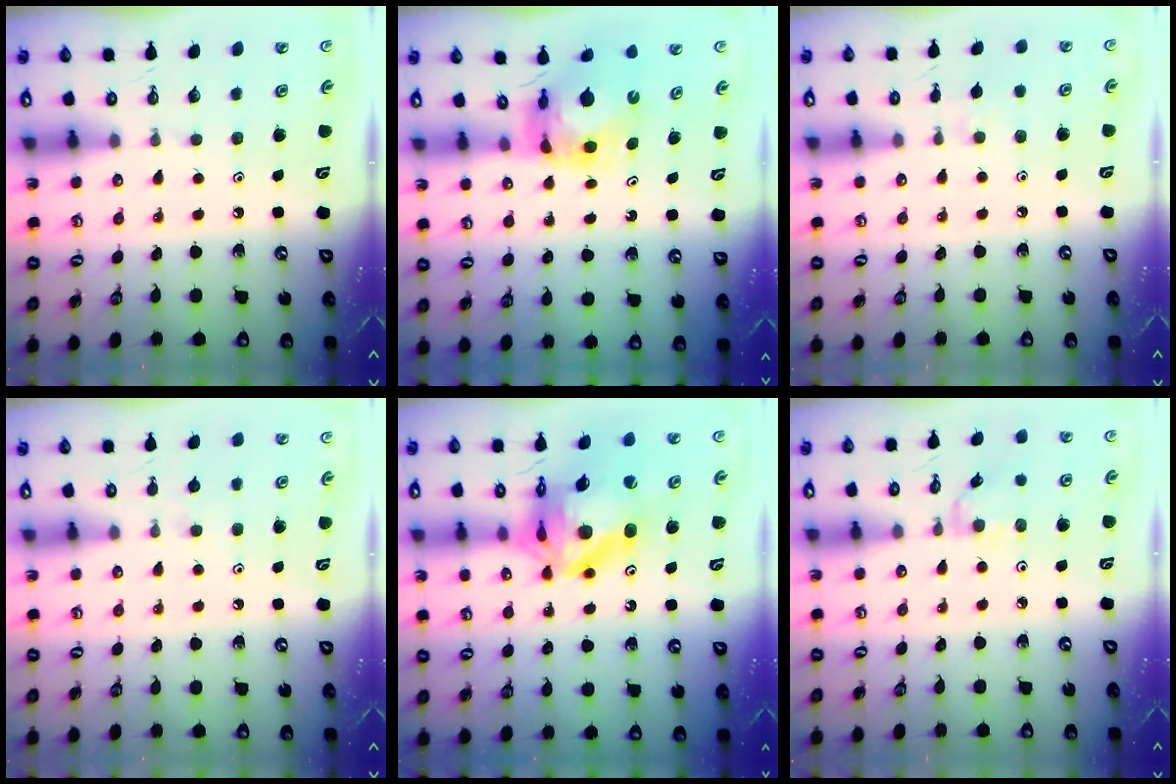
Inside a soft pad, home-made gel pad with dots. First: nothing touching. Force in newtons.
{"total": 7.0, "press": 7.0, "slide": 0.6}
{"total": 5.4, "press": 5.4, "slide": 0.7}
{"total": 3.1, "press": 3.1, "slide": 0.5}
{"total": 17.8, "press": 17.7, "slide": 2.3}
{"total": 0.7, "press": 0.7, "slide": 0.2}